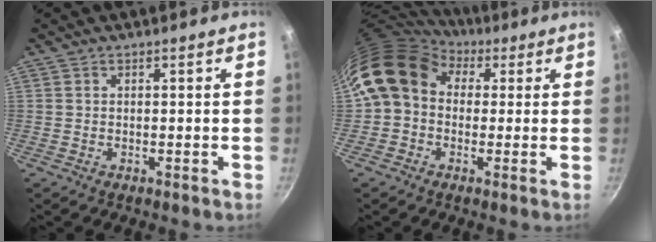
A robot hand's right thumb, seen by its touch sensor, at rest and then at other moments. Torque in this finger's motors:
{"motor_torque": [1.39, 2.09, 0.99, -0.78, 0.37]}